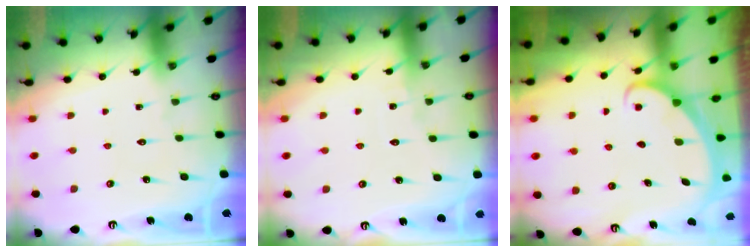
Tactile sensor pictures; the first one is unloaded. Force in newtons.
{"total": 2.7, "press": 2.7, "slide": 0.3}
{"total": 1.6, "press": 1.6, "slide": 0.1}